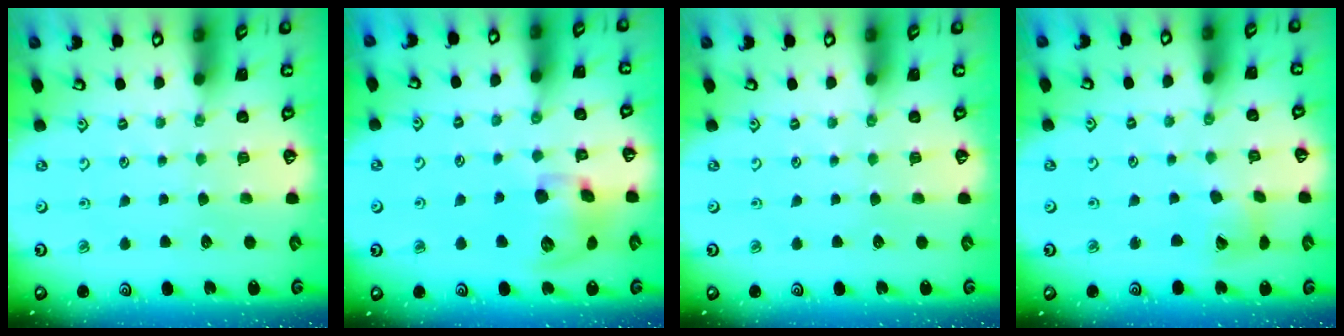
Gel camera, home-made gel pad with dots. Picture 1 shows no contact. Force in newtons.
{"total": 13.4, "press": 13.2, "slide": 2.0}
{"total": 0.0}
{"total": 7.1, "press": 7.1, "slide": 1.0}